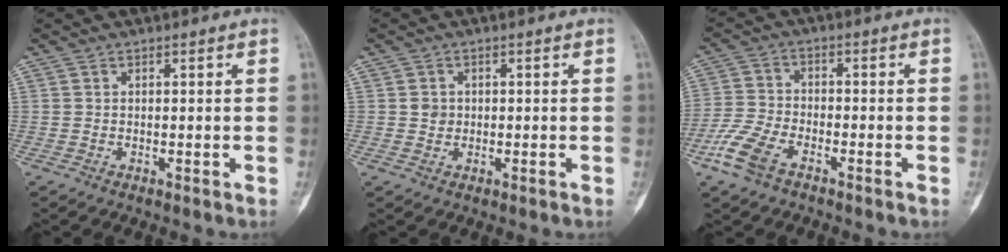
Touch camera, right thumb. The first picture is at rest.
{"total": 1.9, "force": [0.0, 1.7, 0.8], "torque": [-0.004, 0.004, 0.001]}
{"total": 8.1, "force": [-4.9, 3.9, 5.2], "torque": [-0.126, 0.013, -0.100]}